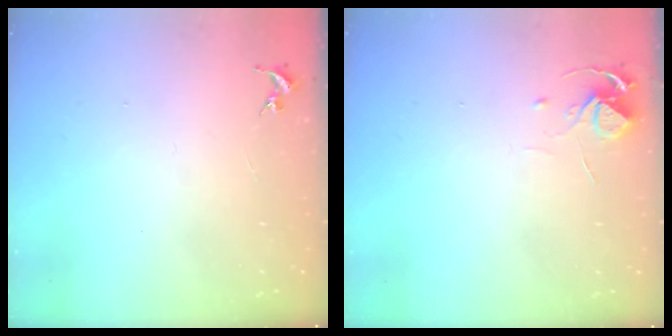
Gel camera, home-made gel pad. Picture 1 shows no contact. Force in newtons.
{"total": 5.8, "press": 5.8, "slide": 0.3}